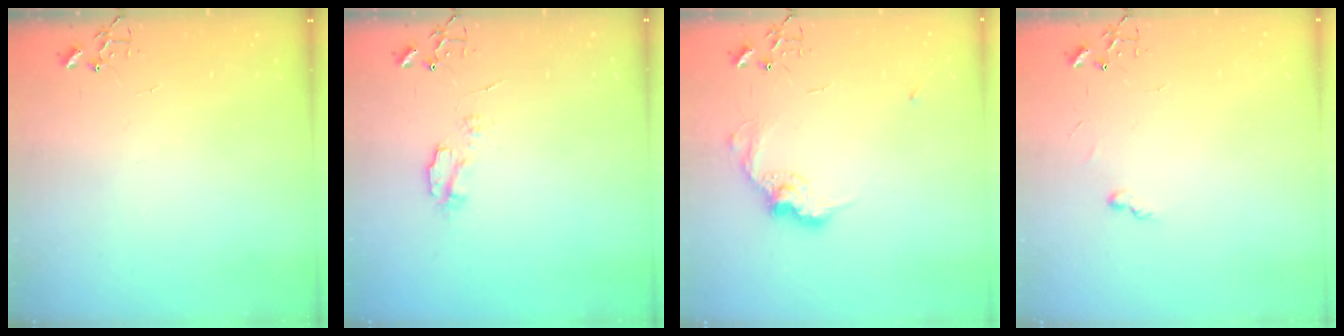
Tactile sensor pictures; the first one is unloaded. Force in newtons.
{"total": 5.1, "press": 5.0, "slide": 0.7}
{"total": 11.8, "press": 11.8, "slide": 0.6}
{"total": 5.2, "press": 5.2, "slide": 0.4}